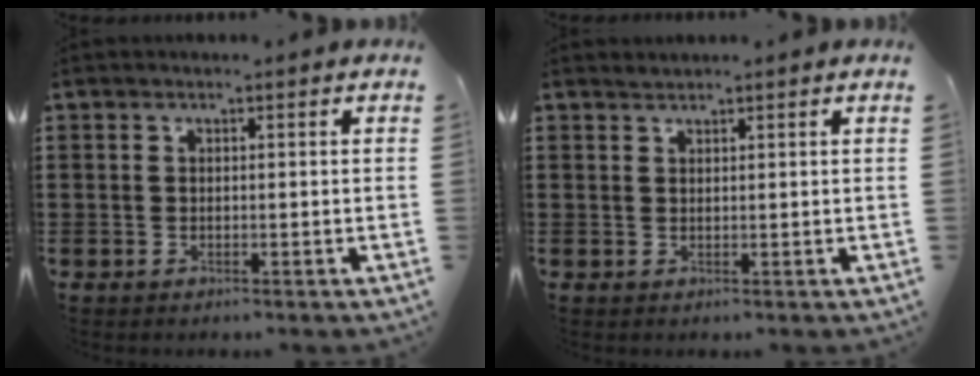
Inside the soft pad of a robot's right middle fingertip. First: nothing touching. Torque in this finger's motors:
{"motor_torque": [-0.07, -0.03, -0.02, -0.01]}